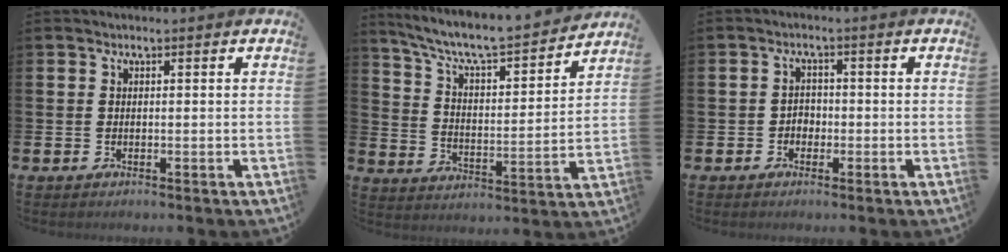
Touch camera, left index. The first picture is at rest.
{"total": 7.7, "force": [7.1, 1.1, 2.8], "torque": [-0.091, -0.055, 0.117]}
{"total": 1.9, "force": [-0.9, 1.6, 0.6], "torque": [-0.013, 0.005, -0.020]}